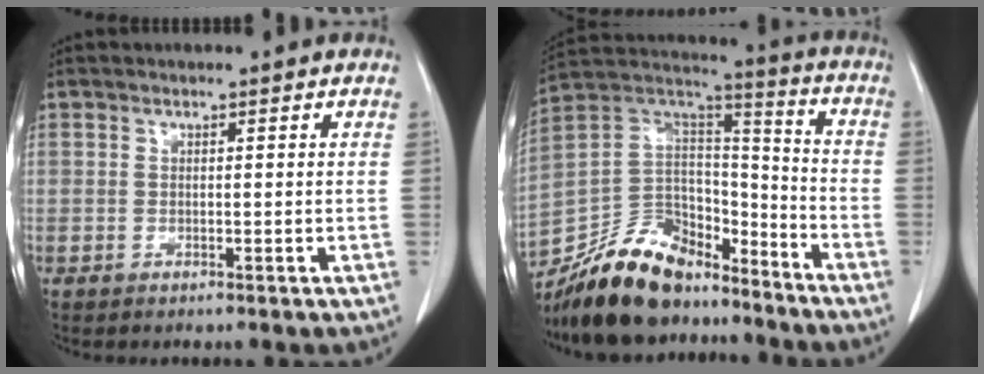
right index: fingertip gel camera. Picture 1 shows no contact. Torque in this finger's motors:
{"motor_torque": [1.09, -1.05, 0.40, 0.08]}